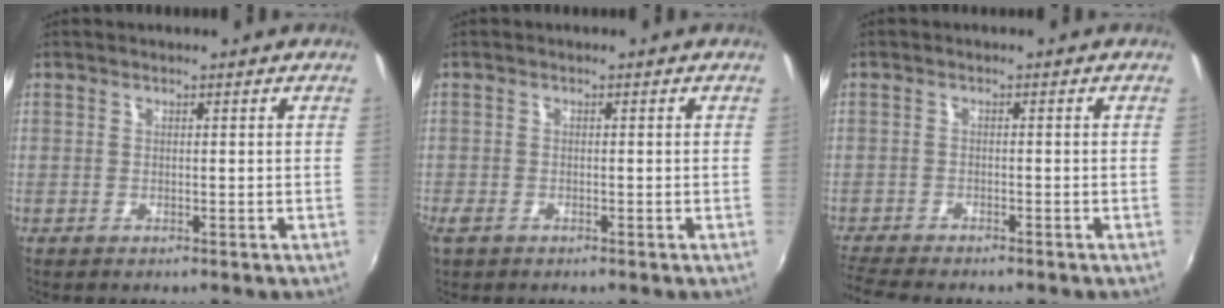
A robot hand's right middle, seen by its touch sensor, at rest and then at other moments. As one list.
[{"total": 2.3, "force": [-1.5, 1.3, 1.2], "torque": [-0.027, -0.006, -0.028]}, {"total": 6.4, "force": [-5.9, 0.8, 2.6], "torque": [-0.073, -0.027, -0.103]}]